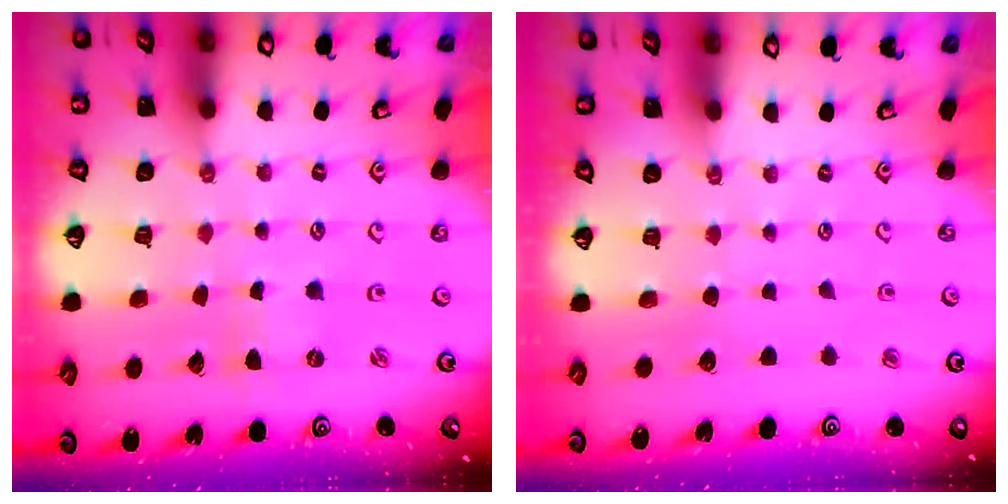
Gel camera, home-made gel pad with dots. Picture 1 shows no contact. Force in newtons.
{"total": 0.0}